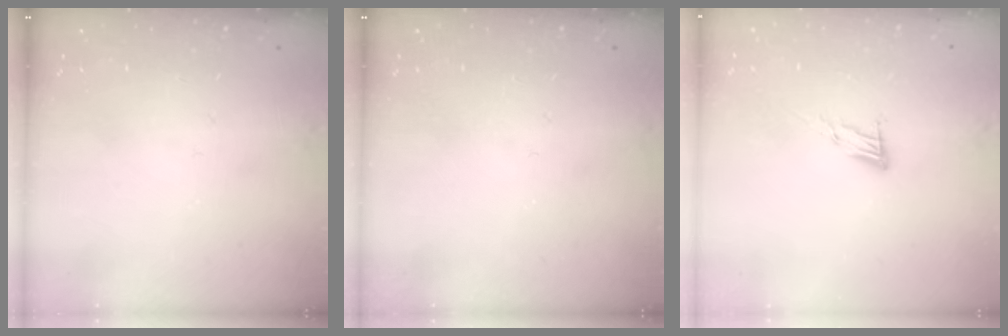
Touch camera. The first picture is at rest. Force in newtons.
{"total": 0.0}
{"total": 7.2, "press": 7.1, "slide": 1.2}